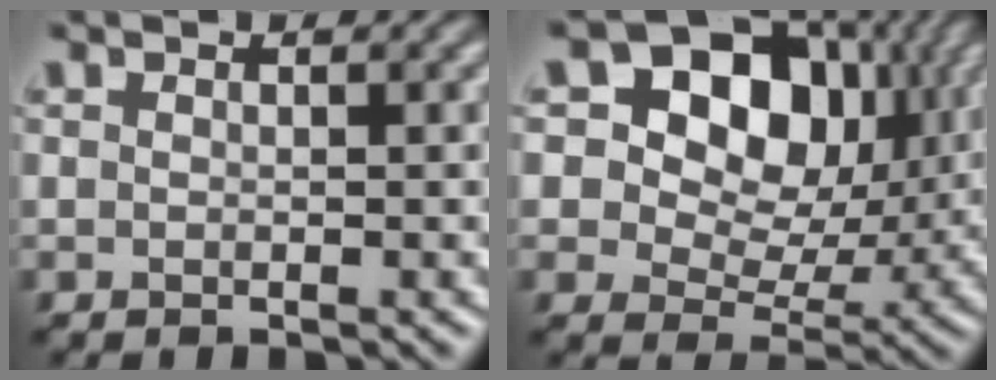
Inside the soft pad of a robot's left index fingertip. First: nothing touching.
{"total": 15.0, "force": [5.9, 10.3, 9.2], "torque": [-0.146, 0.044, 0.085]}